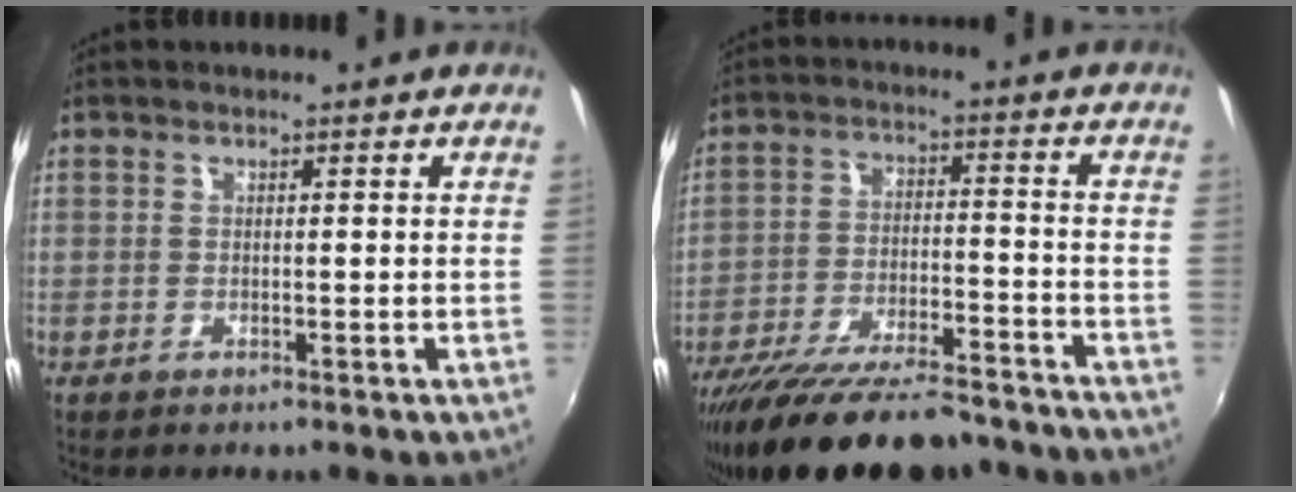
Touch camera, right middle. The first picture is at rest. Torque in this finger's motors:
{"motor_torque": [1.10, -1.04, 0.77, 0.21]}